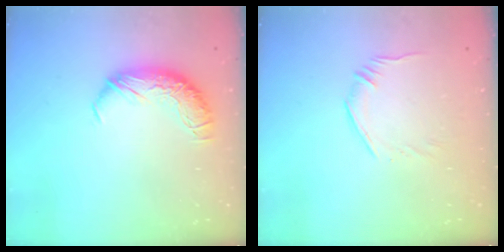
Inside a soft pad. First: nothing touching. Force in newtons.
{"total": 5.2, "press": 4.9, "slide": 1.8}